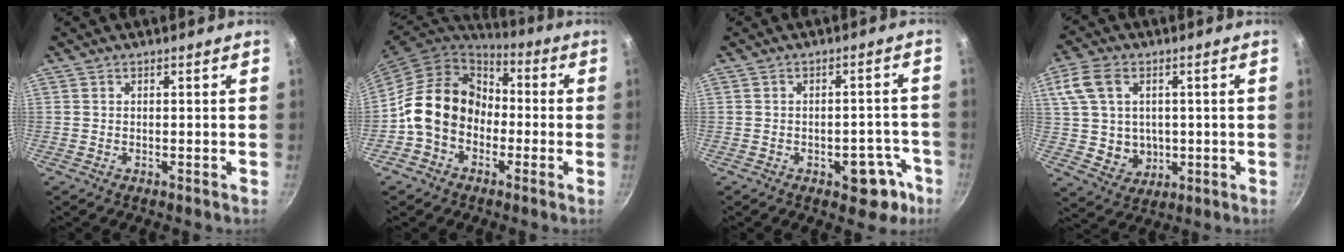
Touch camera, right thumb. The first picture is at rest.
{"total": 15.4, "force": [-2.1, 12.5, 8.8], "torque": [-0.121, 0.048, -0.051]}
{"total": 8.2, "force": [-3.9, 4.7, 5.4], "torque": [-0.017, 0.035, -0.040]}
{"total": 11.0, "force": [1.9, 8.8, 6.4], "torque": [-0.103, -0.007, 0.043]}